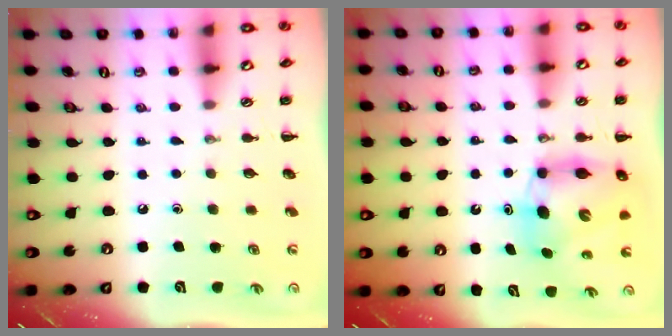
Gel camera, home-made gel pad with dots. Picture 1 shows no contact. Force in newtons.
{"total": 7.1, "press": 6.8, "slide": 2.0}